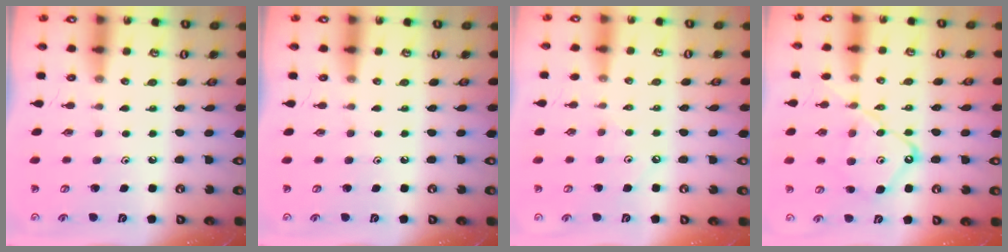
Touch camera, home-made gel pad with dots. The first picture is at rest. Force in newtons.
{"total": 0.0}
{"total": 1.6, "press": 1.5, "slide": 0.4}
{"total": 12.8, "press": 12.7, "slide": 1.2}